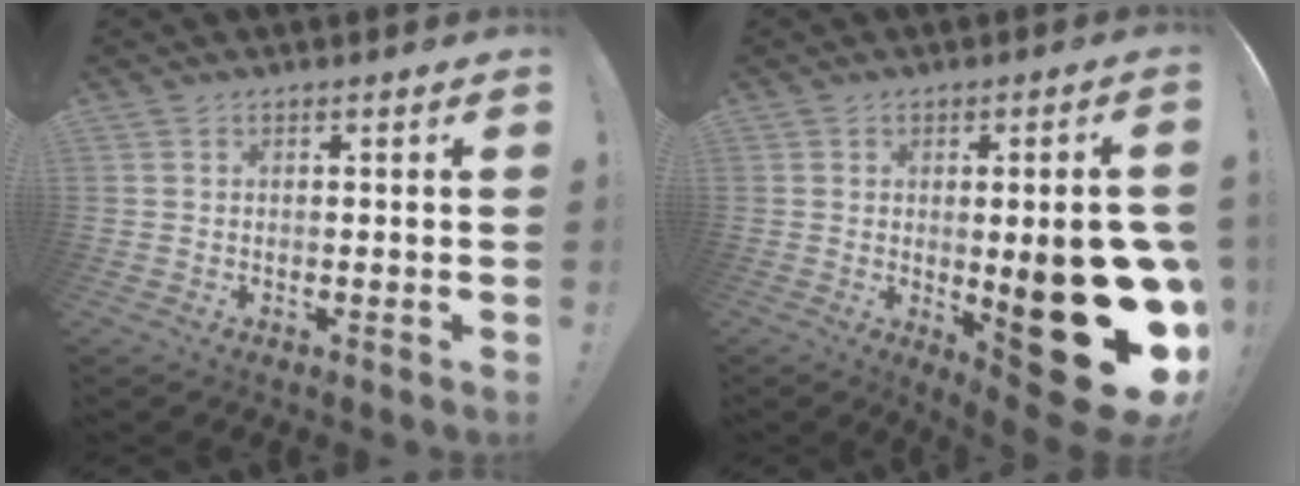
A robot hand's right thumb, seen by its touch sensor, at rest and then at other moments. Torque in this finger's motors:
{"motor_torque": [0.68, 1.66, 2.58, -0.18, 0.19]}